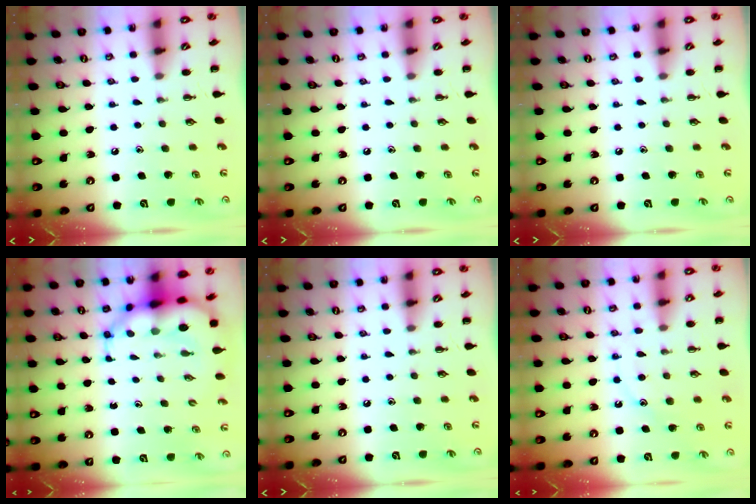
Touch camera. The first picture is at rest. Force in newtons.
{"total": 0.0}
{"total": 0.0}
{"total": 8.3, "press": 7.9, "slide": 2.4}
{"total": 0.0}
{"total": 11.8, "press": 11.8, "slide": 1.0}